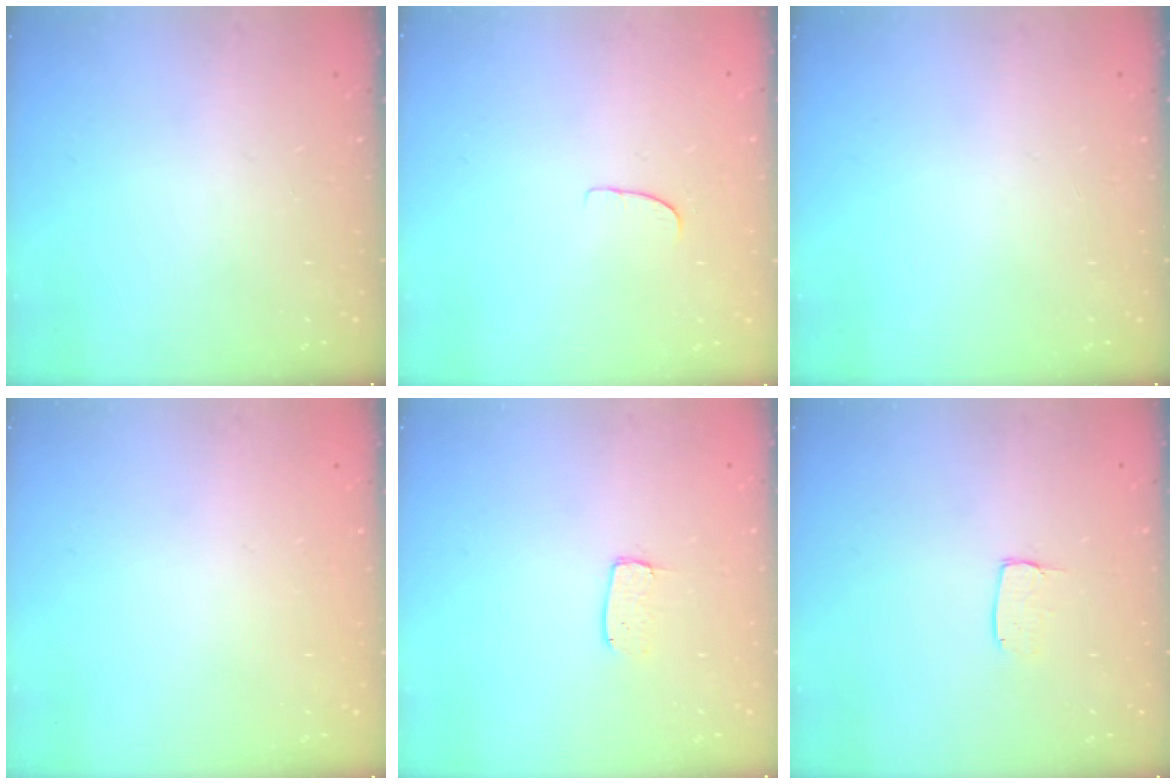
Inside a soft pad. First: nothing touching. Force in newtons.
{"total": 5.4, "press": 5.4, "slide": 0.3}
{"total": 0.0}
{"total": 0.0}
{"total": 3.7, "press": 3.7, "slide": 0.3}
{"total": 4.9, "press": 4.8, "slide": 0.4}